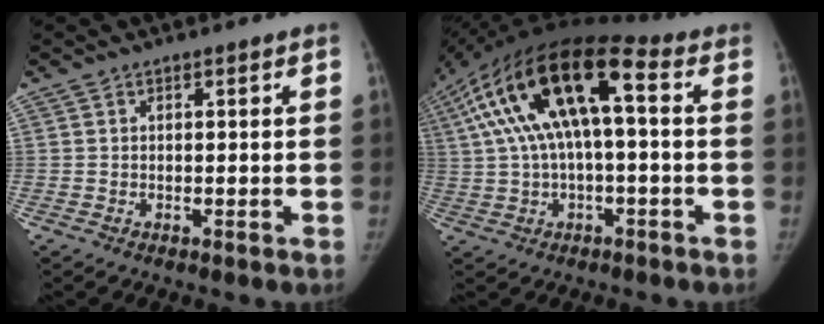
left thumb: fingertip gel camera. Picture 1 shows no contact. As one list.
[{"total": 19.0, "force": [3.2, 7.6, 17.1], "torque": [-0.336, 0.054, 0.044]}]